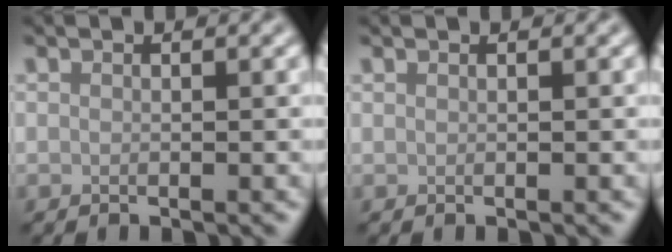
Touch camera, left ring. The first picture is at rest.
{"total": 0.0}